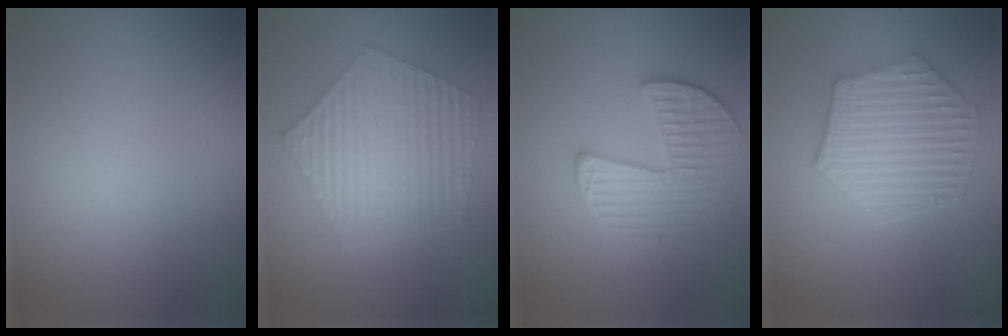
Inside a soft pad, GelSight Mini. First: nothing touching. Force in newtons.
{"total": 6.9, "press": 5.0, "slide": 4.7}
{"total": 3.4, "press": 3.2, "slide": 1.1}
{"total": 6.4, "press": 5.0, "slide": 4.0}